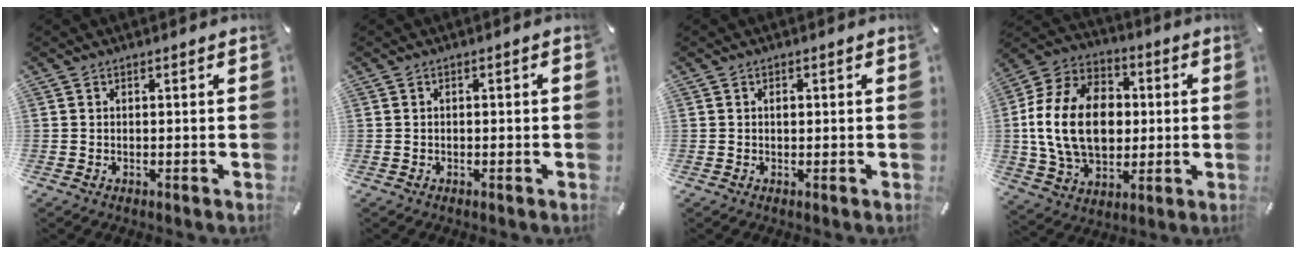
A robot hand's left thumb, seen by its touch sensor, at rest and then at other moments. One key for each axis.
{"total": 1.1, "fx": -0.4, "fy": 0.4, "fz": 0.9, "tx": -0.016, "ty": 0.000, "tz": -0.007}
{"total": 1.1, "fx": 0.2, "fy": 0.7, "fz": 0.9, "tx": -0.018, "ty": 0.003, "tz": 0.002}
{"total": 19.8, "fx": -0.2, "fy": 14.8, "fz": 13.2, "tx": -0.285, "ty": 0.013, "tz": -0.006}